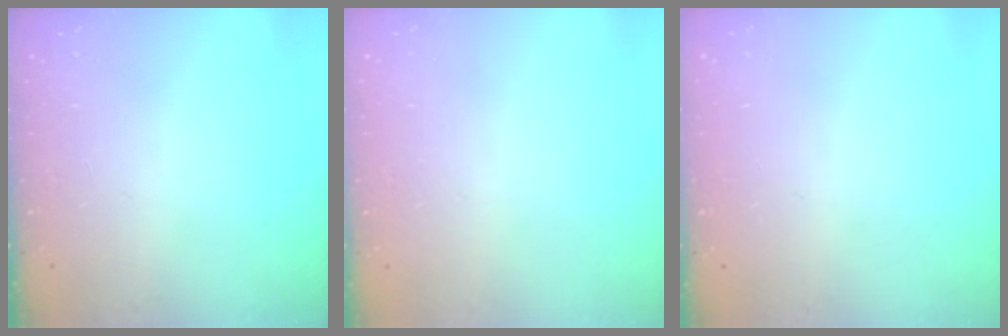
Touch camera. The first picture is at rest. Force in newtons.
{"total": 0.0}
{"total": 0.0}